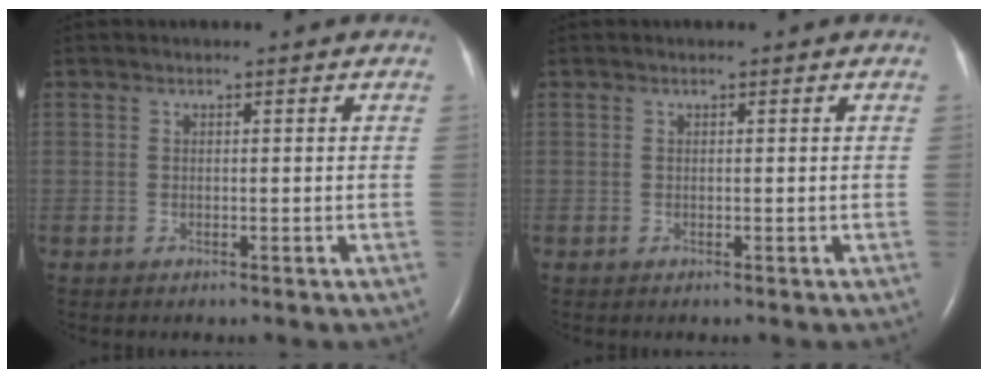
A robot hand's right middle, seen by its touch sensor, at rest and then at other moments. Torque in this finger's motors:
{"motor_torque": [0.07, 0.03, 0.00, 0.01]}